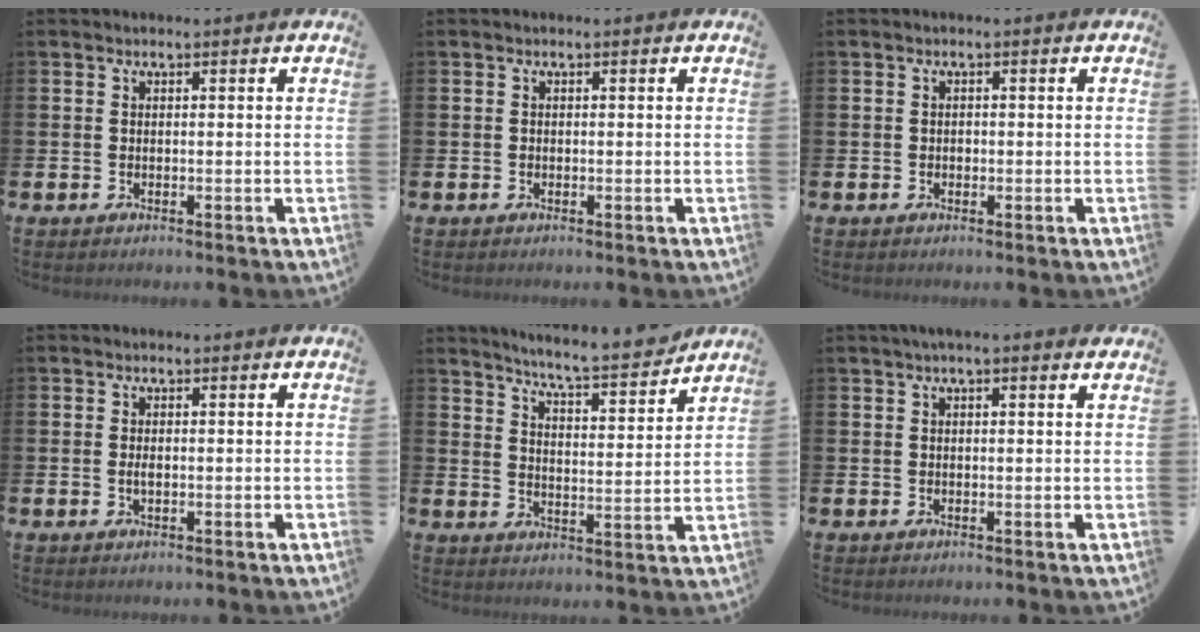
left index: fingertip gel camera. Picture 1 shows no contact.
{"total": 0.0}
{"total": 0.6, "force": [-0.1, 0.6, 0.1], "torque": [-0.006, 0.006, -0.003]}
{"total": 1.1, "force": [-0.1, 0.5, 1.0], "torque": [-0.014, 0.001, -0.003]}
{"total": 7.1, "force": [6.8, -0.1, 1.8], "torque": [-0.047, -0.056, 0.114]}
{"total": 1.5, "force": [1.2, 0.1, 1.0], "torque": [-0.008, -0.001, 0.018]}